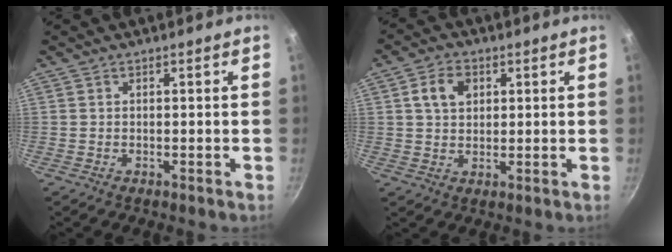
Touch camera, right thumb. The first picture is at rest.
{"total": 6.1, "force": [1.9, 4.4, 3.7], "torque": [-0.054, 0.001, 0.032]}